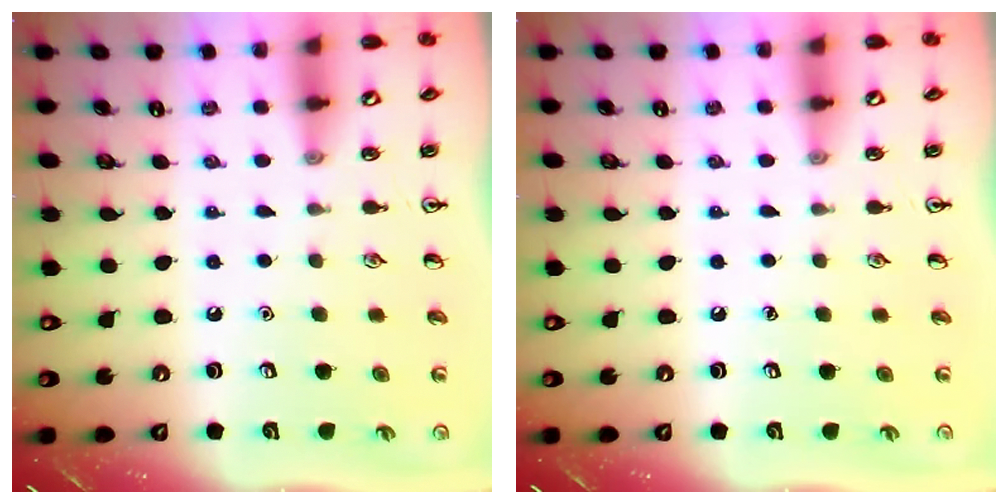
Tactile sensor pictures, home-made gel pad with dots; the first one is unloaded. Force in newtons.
{"total": 0.0}